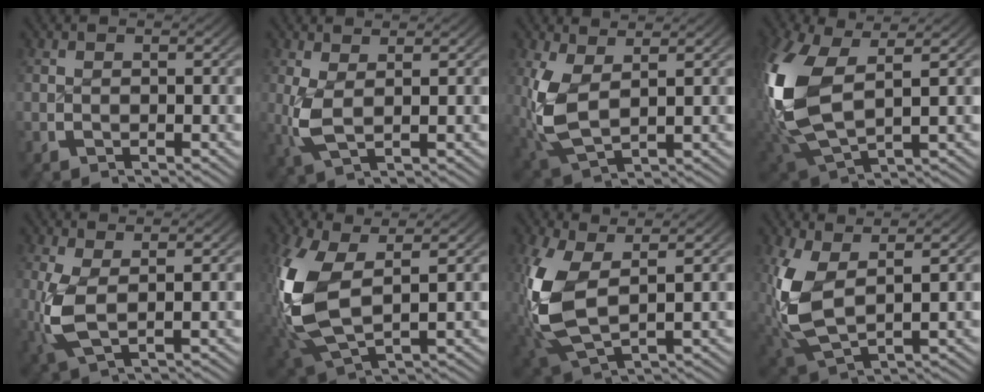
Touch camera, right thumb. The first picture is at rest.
{"total": 3.5, "force": [1.0, 1.6, 3.0], "torque": [-0.081, -0.013, 0.027]}
{"total": 6.3, "force": [1.0, 3.9, 4.9], "torque": [-0.138, -0.026, 0.039]}
{"total": 11.9, "force": [0.6, 7.6, 9.1], "torque": [-0.265, -0.043, 0.045]}
{"total": 4.7, "force": [0.6, 2.5, 3.9], "torque": [-0.109, -0.017, 0.023]}
{"total": 10.7, "force": [0.2, 6.7, 8.3], "torque": [-0.233, -0.042, 0.034]}
{"total": 9.3, "force": [0.3, 5.8, 7.2], "torque": [-0.201, -0.038, 0.035]}
{"total": 8.1, "force": [0.8, 5.1, 6.2], "torque": [-0.174, -0.035, 0.042]}